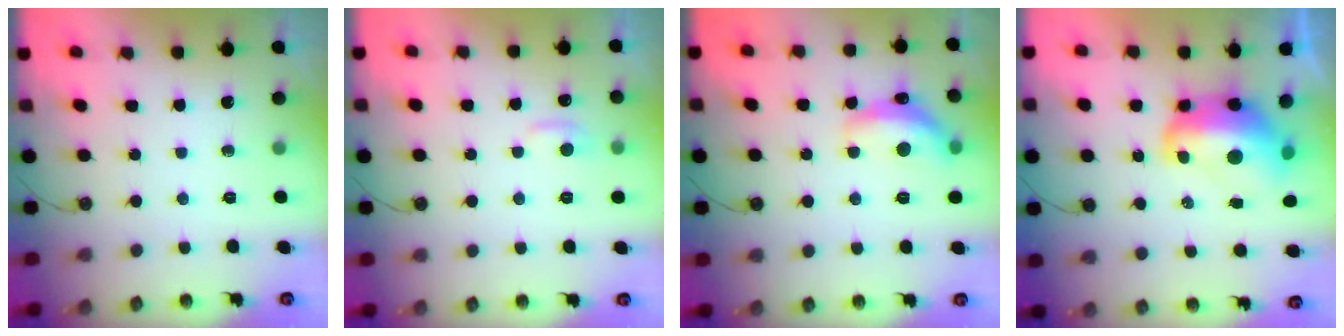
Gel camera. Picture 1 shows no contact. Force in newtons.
{"total": 1.2, "press": 0.9, "slide": 0.8}
{"total": 7.3, "press": 7.3, "slide": 0.8}
{"total": 7.5, "press": 7.3, "slide": 1.4}